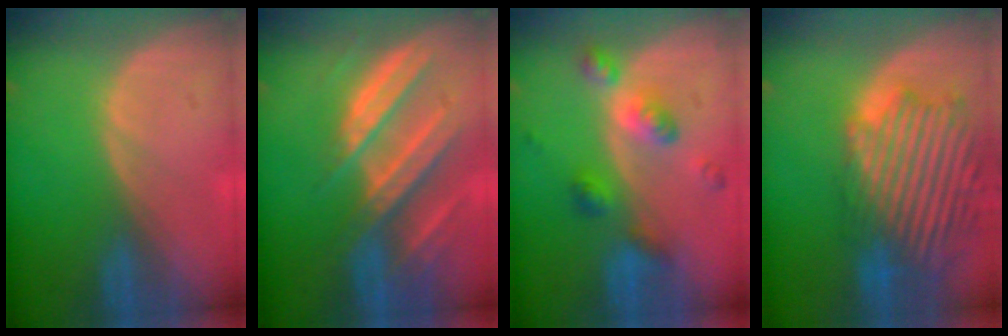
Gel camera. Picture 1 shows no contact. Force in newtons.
{"total": 10.1, "press": 9.0, "slide": 4.7}
{"total": 6.4, "press": 6.4, "slide": 0.4}
{"total": 14.3, "press": 12.4, "slide": 7.1}